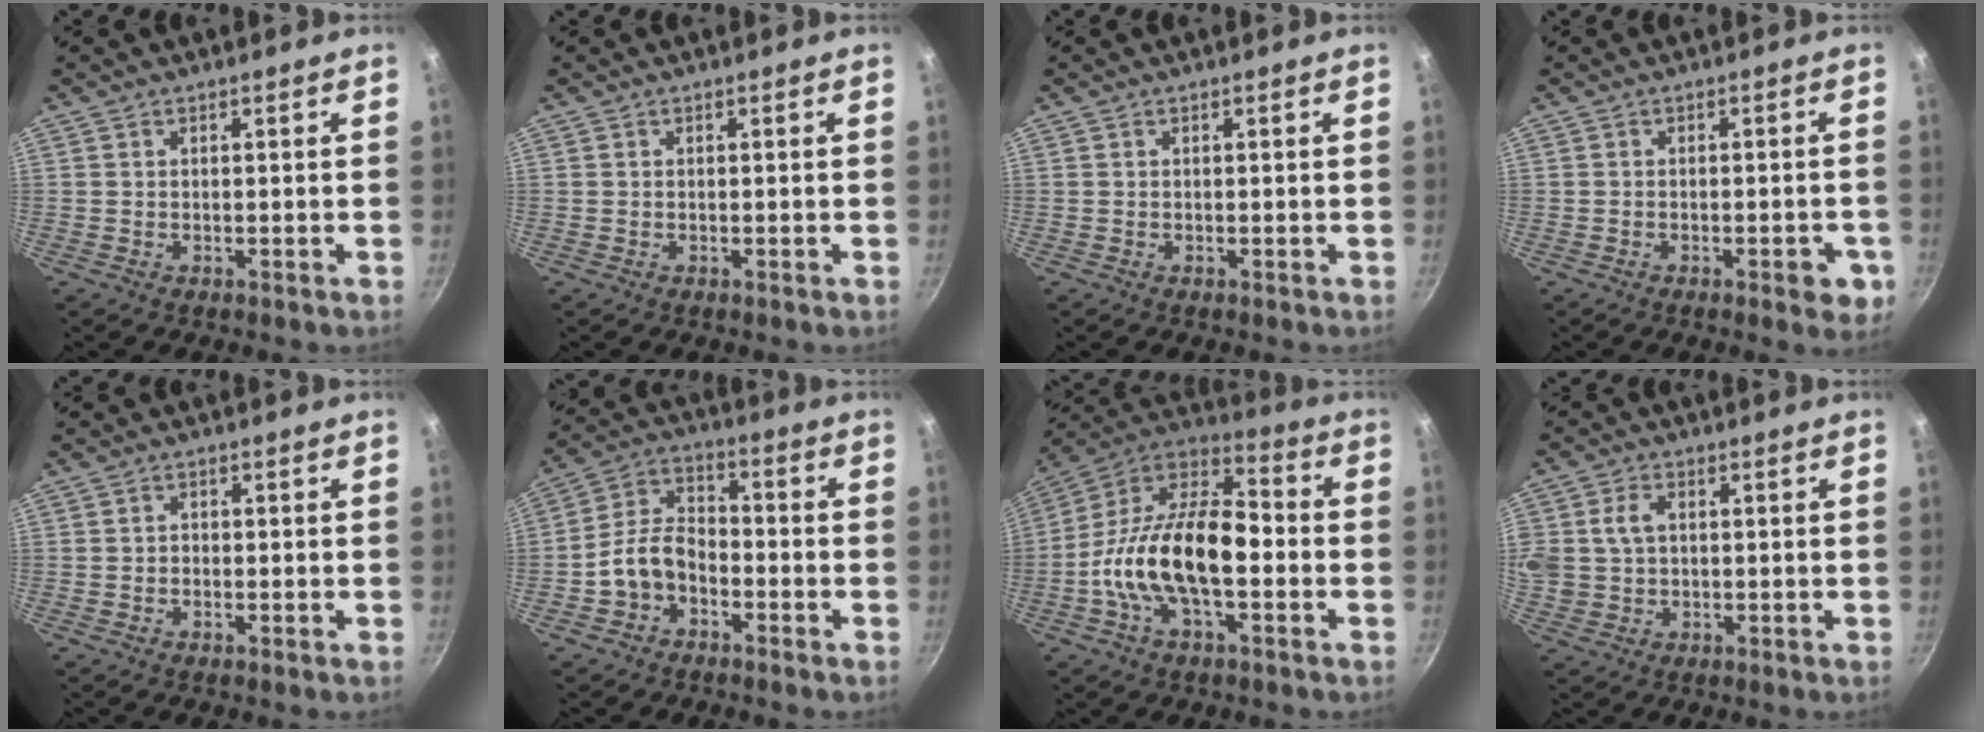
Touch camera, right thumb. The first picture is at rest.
{"total": 0.0}
{"total": 0.0}
{"total": 5.0, "force": [-2.1, 1.9, 4.1], "torque": [-0.037, 0.008, -0.023]}
{"total": 1.2, "force": [-0.4, 1.0, 0.6], "torque": [-0.009, 0.005, -0.007]}
{"total": 8.5, "force": [-3.7, 5.8, 5.0], "torque": [-0.077, 0.048, -0.080]}
{"total": 20.6, "force": [-3.7, 10.5, 17.4], "torque": [-0.294, 0.048, -0.087]}
{"total": 8.7, "force": [1.3, 6.8, 5.3], "torque": [-0.108, 0.014, 0.025]}